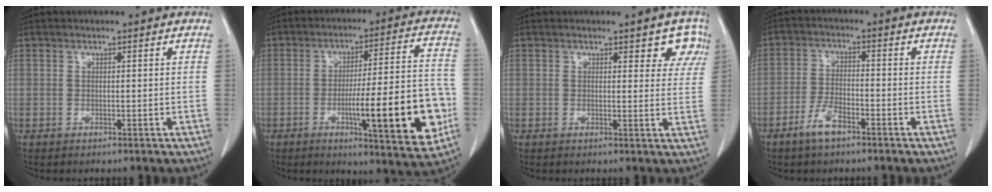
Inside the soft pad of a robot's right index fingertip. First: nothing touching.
{"total": 18.4, "force": [-5.1, 2.5, 17.5], "torque": [-0.220, 0.011, -0.064]}
{"total": 4.0, "force": [2.4, 2.1, 2.4], "torque": [-0.004, 0.001, 0.020]}
{"total": 4.6, "force": [-3.1, 1.3, 3.1], "torque": [-0.071, -0.001, -0.057]}